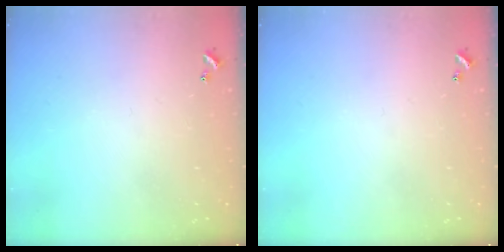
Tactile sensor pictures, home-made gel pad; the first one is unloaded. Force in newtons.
{"total": 0.0}